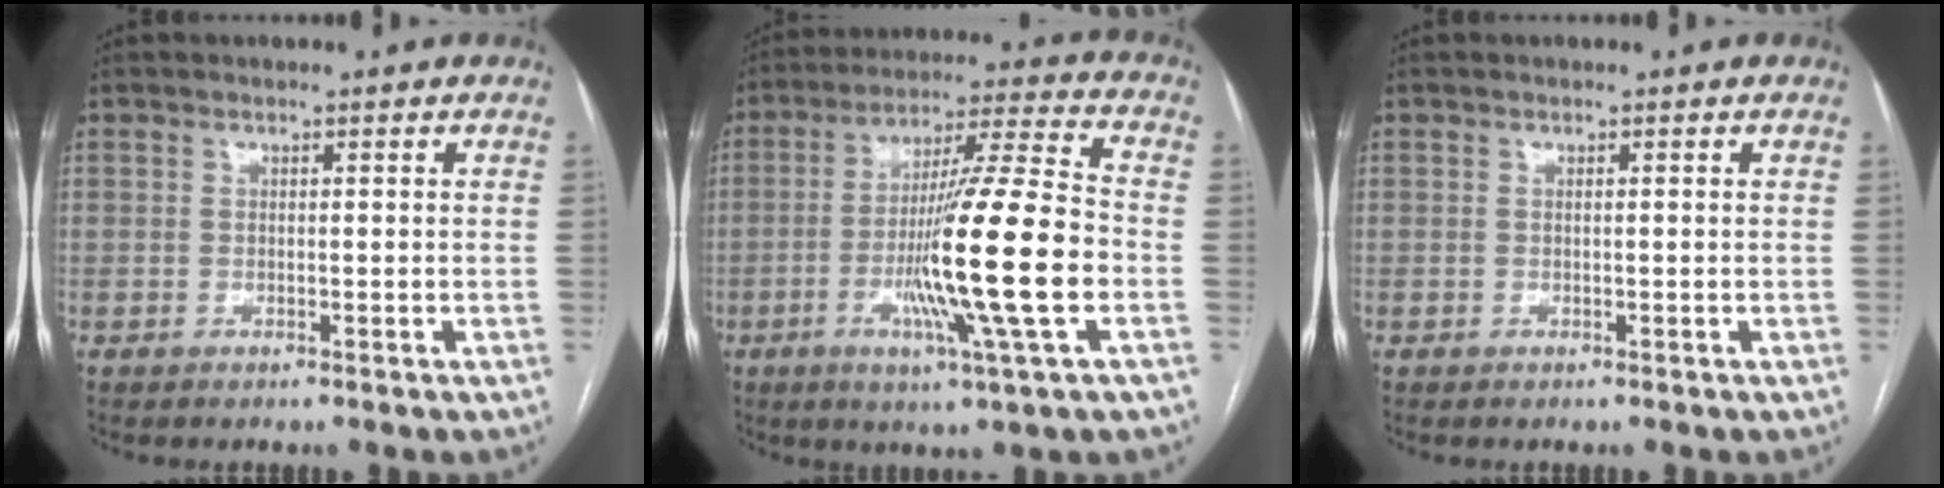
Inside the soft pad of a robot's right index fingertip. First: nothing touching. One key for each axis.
{"total": 17.9, "fx": -4.1, "fy": -0.7, "fz": 17.4, "tx": -0.306, "ty": -0.012, "tz": -0.079}
{"total": 0.0}